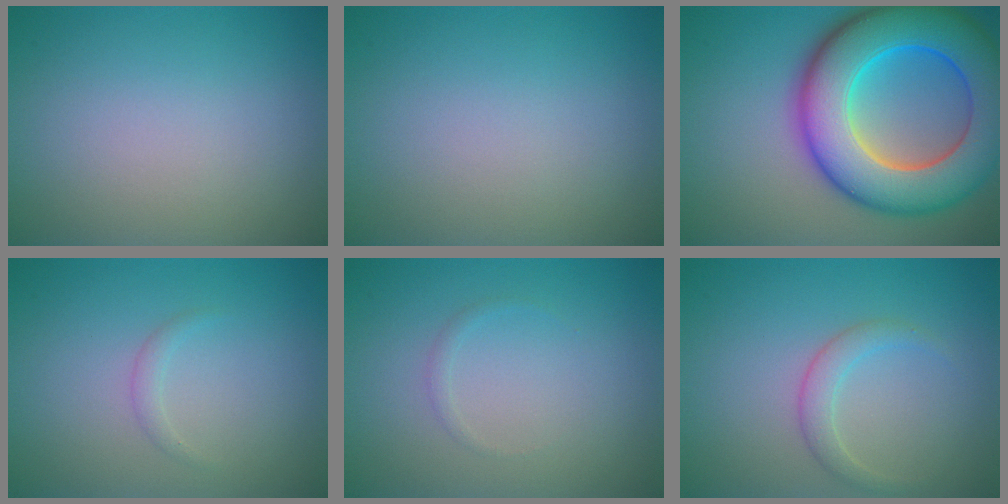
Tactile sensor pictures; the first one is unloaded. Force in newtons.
{"total": 0.0}
{"total": 13.5, "press": 13.5, "slide": 0.2}
{"total": 0.8, "press": 0.8, "slide": 0.0}
{"total": 0.6, "press": 0.6, "slide": 0.1}
{"total": 1.9, "press": 1.9, "slide": 0.1}